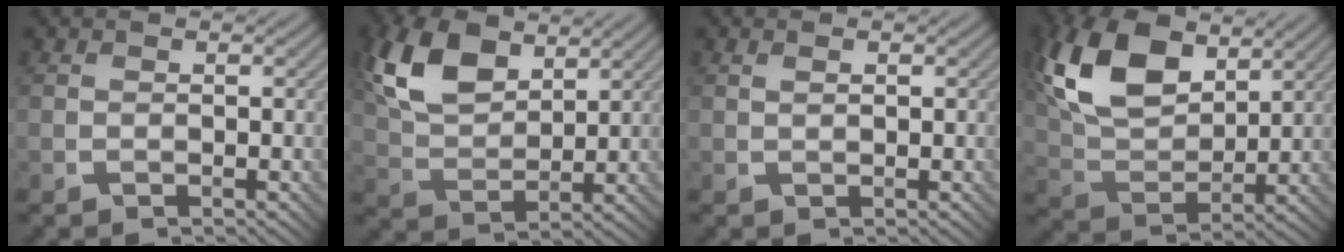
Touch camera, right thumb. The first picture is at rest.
{"total": 10.0, "force": [5.1, 5.4, 6.7], "torque": [-0.164, 0.012, 0.103]}
{"total": 0.8, "force": [0.4, 0.3, 0.7], "torque": [-0.014, 0.000, 0.007]}
{"total": 13.8, "force": [6.5, 7.5, 9.6], "torque": [-0.223, 0.020, 0.121]}